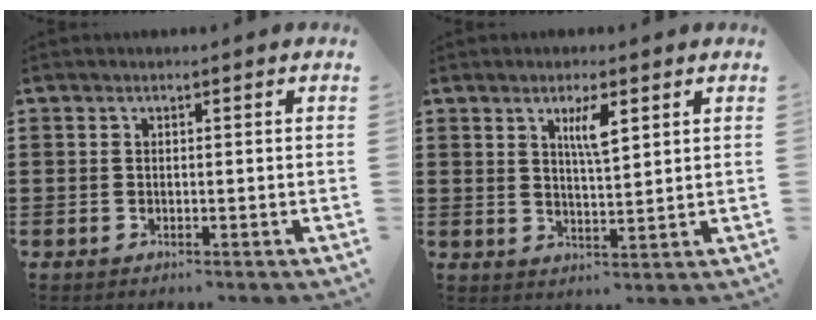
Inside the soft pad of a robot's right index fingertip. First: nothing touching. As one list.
[{"total": 4.3, "force": [2.1, 1.0, 3.7], "torque": [-0.070, 0.003, 0.032]}]